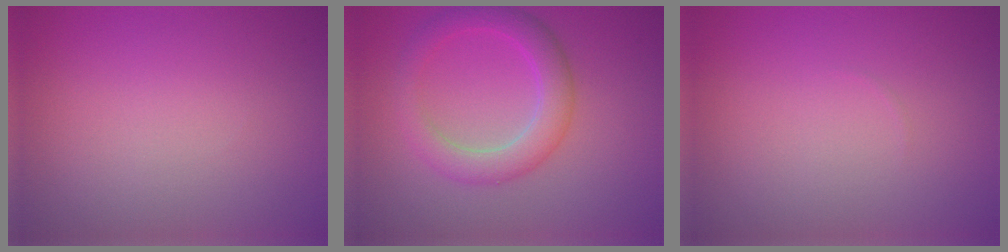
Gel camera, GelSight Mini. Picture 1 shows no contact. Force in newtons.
{"total": 4.0, "press": 4.0, "slide": 0.3}
{"total": 0.0}